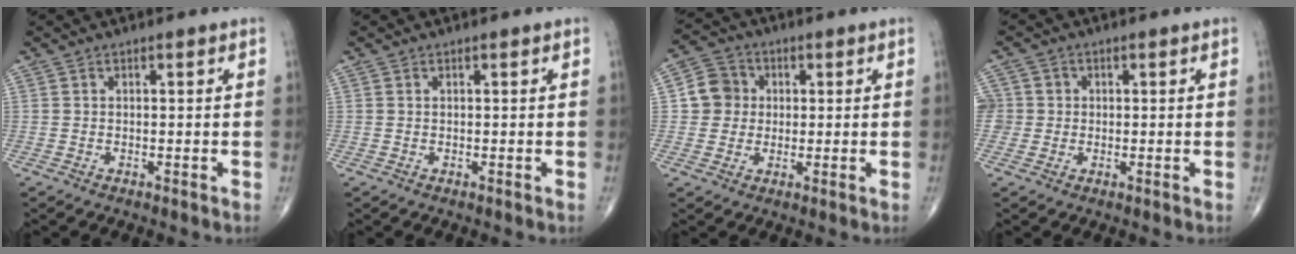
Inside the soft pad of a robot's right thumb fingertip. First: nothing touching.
{"total": 0.0}
{"total": 6.5, "force": [0.7, 6.2, 1.8], "torque": [-0.002, 0.010, 0.003]}
{"total": 3.9, "force": [0.1, 3.9, 0.3], "torque": [0.019, 0.011, 0.000]}